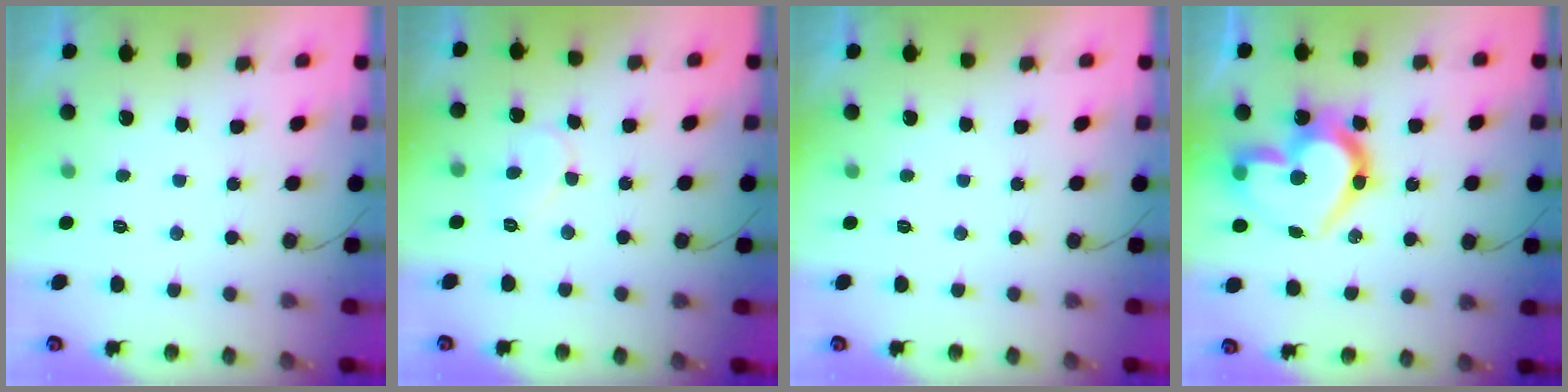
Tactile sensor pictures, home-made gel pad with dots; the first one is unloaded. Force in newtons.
{"total": 5.6, "press": 5.6, "slide": 0.5}
{"total": 0.0}
{"total": 22.3, "press": 22.2, "slide": 1.7}